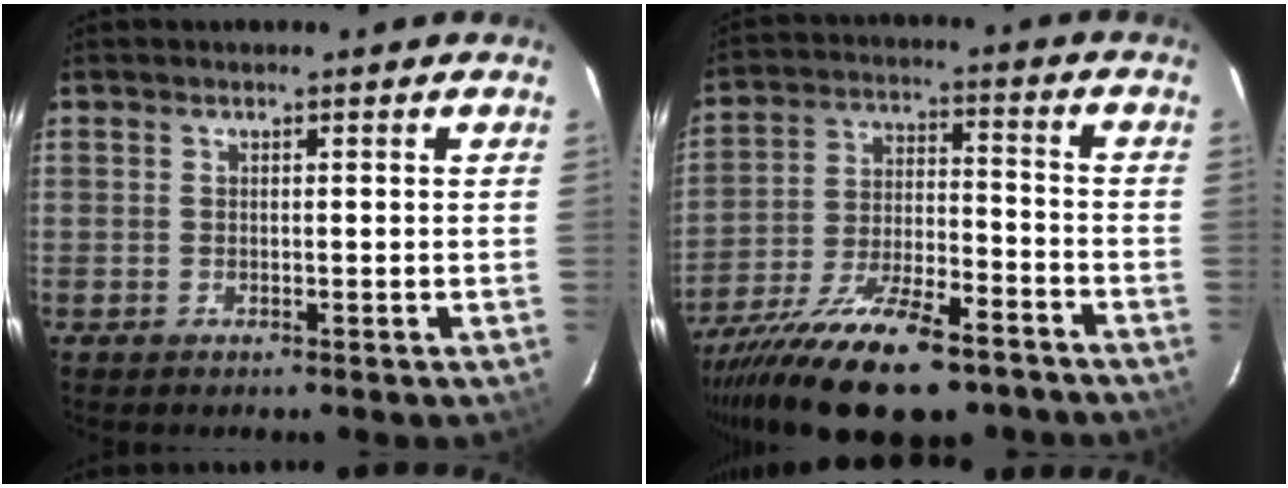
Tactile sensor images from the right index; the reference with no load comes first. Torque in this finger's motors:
{"motor_torque": [1.42, -0.71, 1.02, 0.21]}